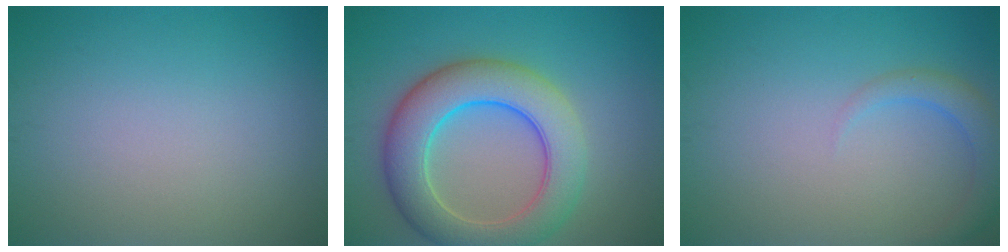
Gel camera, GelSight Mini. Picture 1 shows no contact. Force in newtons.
{"total": 8.4, "press": 8.3, "slide": 0.6}
{"total": 2.4, "press": 2.4, "slide": 0.2}